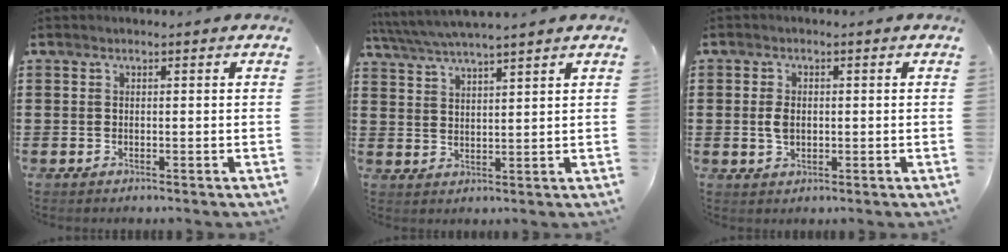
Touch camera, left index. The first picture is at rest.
{"total": 4.1, "force": [3.7, -0.3, 1.6], "torque": [-0.042, -0.014, 0.065]}
{"total": 2.7, "force": [0.0, 1.7, 2.0], "torque": [-0.050, 0.001, -0.003]}